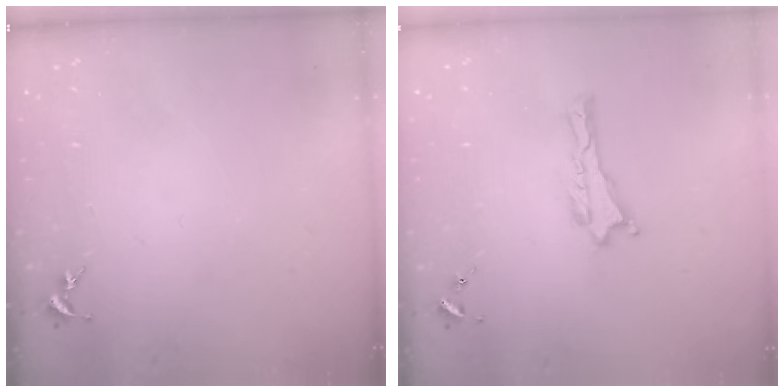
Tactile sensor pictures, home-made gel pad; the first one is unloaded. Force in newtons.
{"total": 0.0}